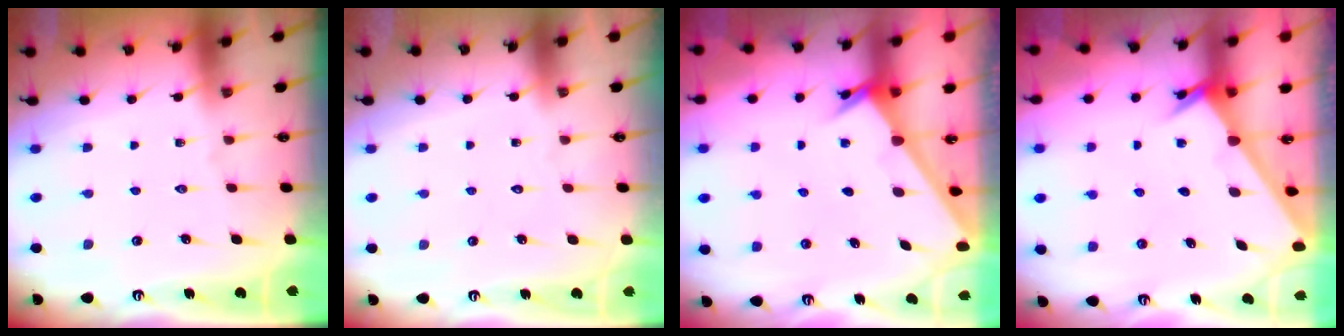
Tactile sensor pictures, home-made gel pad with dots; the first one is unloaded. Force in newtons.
{"total": 1.8, "press": 1.8, "slide": 0.1}
{"total": 2.3, "press": 2.3, "slide": 0.2}
{"total": 2.6, "press": 2.6, "slide": 0.2}